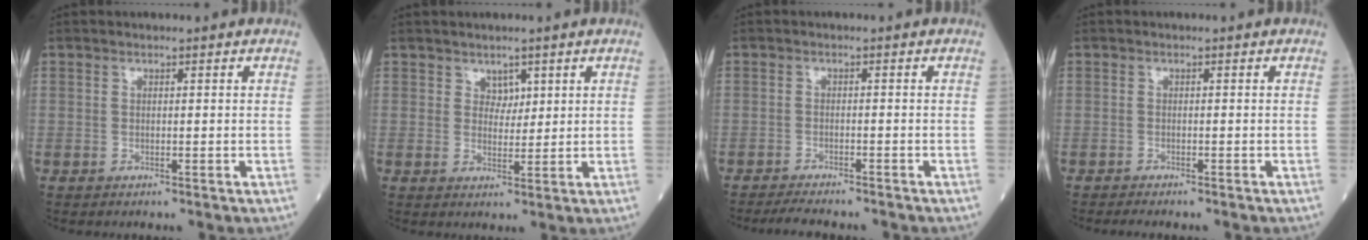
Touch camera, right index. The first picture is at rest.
{"total": 2.4, "force": [1.5, 1.5, 1.1], "torque": [-0.013, -0.001, 0.028]}
{"total": 5.9, "force": [-5.3, 0.7, 2.3], "torque": [-0.036, -0.013, -0.079]}
{"total": 3.0, "force": [-2.6, 0.4, 1.4], "torque": [-0.022, -0.006, -0.030]}